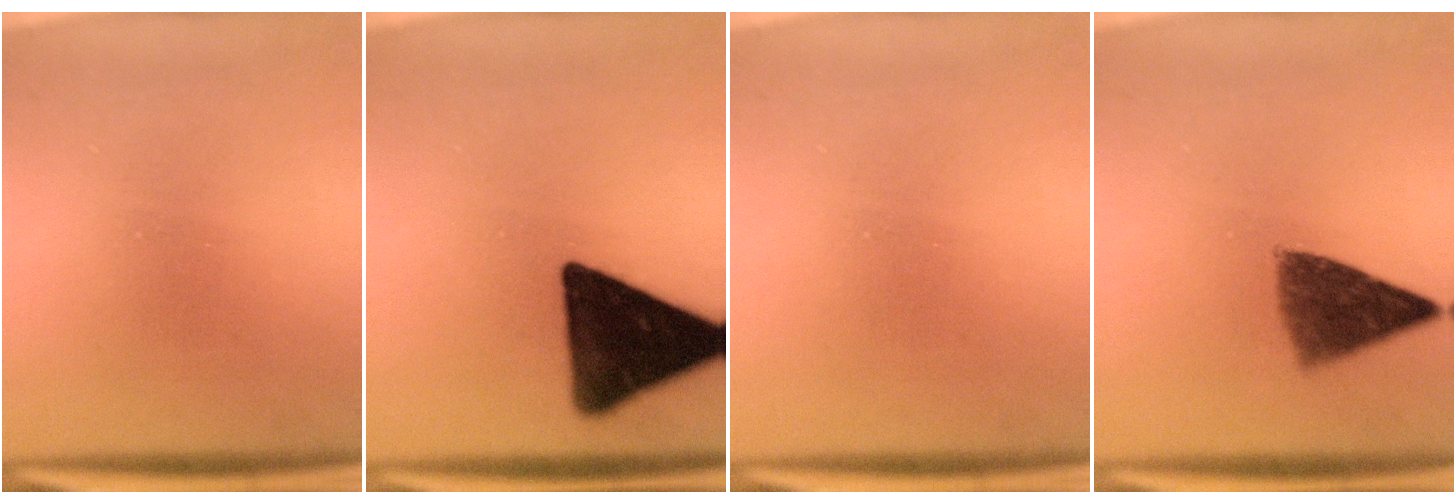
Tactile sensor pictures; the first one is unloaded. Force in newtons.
{"total": 16.8}
{"total": 0.0}
{"total": 7.2}